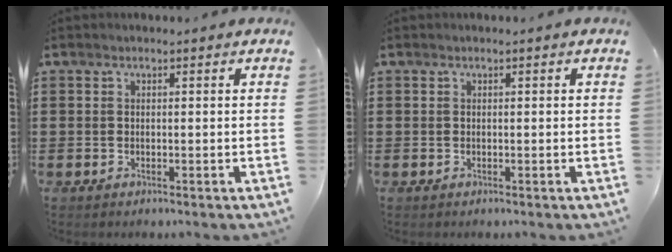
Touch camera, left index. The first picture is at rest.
{"total": 0.0}